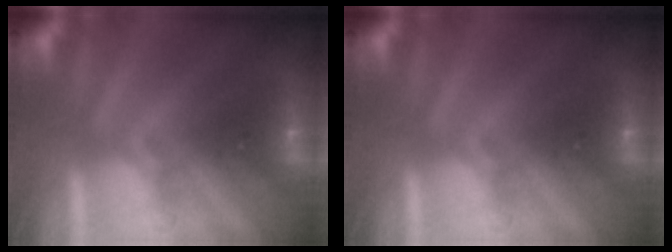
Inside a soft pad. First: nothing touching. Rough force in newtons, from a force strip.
{"total": 0.0}